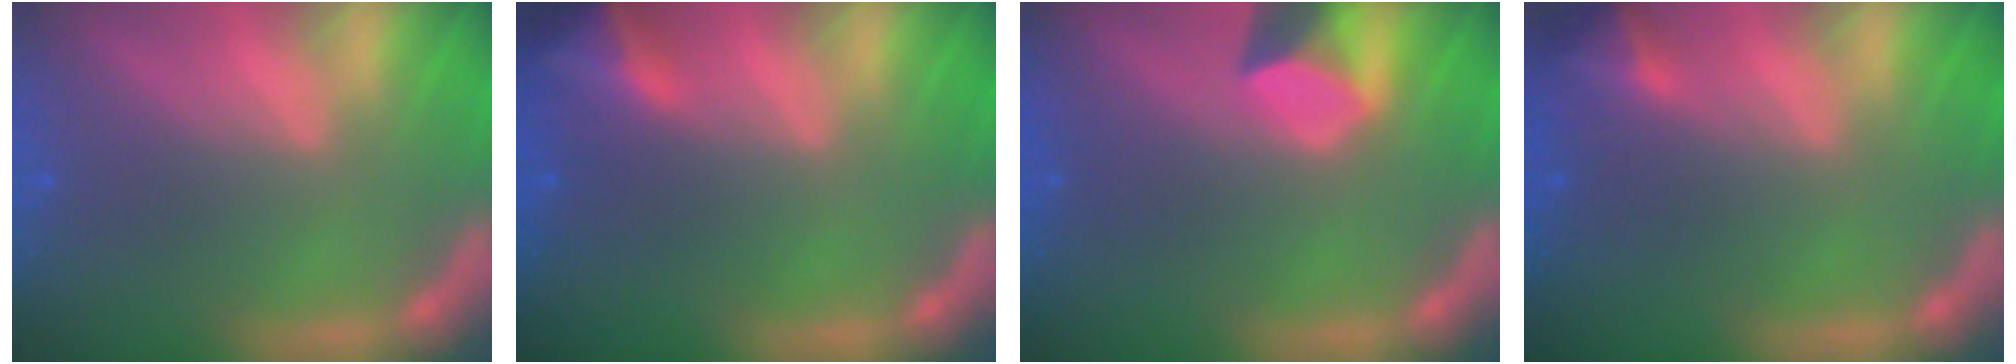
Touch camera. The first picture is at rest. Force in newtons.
{"total": 3.5}
{"total": 3.0}
{"total": 1.9}